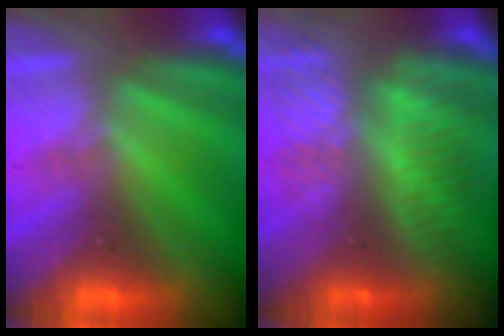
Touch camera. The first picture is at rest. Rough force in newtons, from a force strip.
{"total": 8.3}